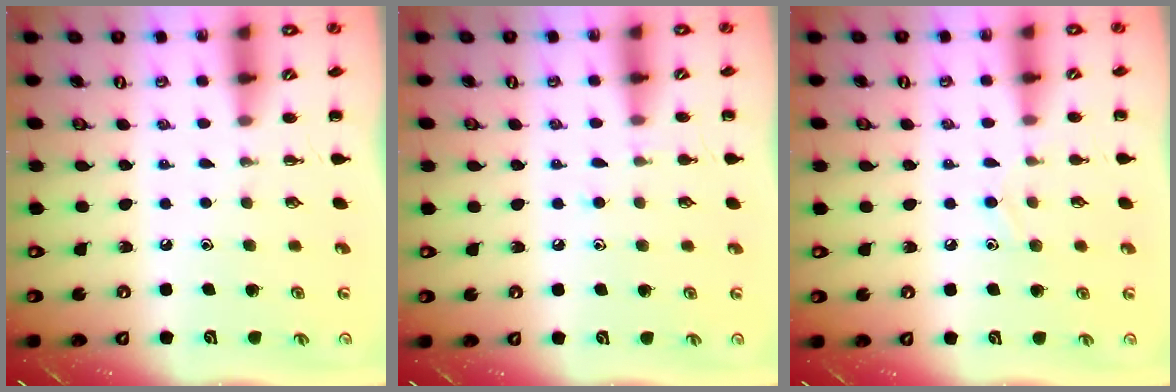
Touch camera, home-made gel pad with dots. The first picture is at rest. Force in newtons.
{"total": 5.1, "press": 4.8, "slide": 1.7}
{"total": 7.2, "press": 6.8, "slide": 2.4}